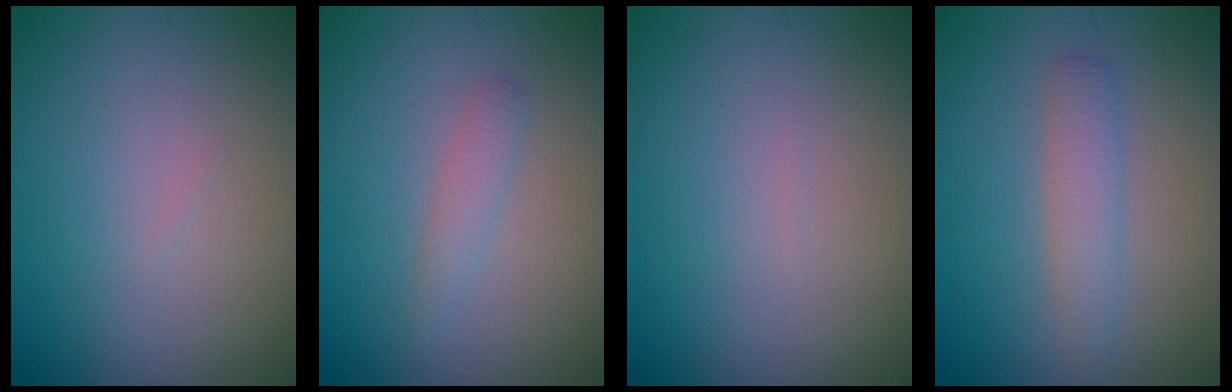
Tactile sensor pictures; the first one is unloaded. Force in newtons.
{"total": 1.4, "press": 1.4, "slide": 0.1}
{"total": 0.0}
{"total": 2.4, "press": 2.4, "slide": 0.1}